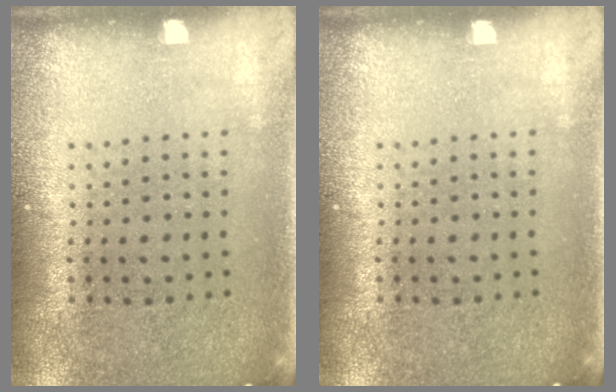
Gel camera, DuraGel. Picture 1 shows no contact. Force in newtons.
{"total": 0.0}